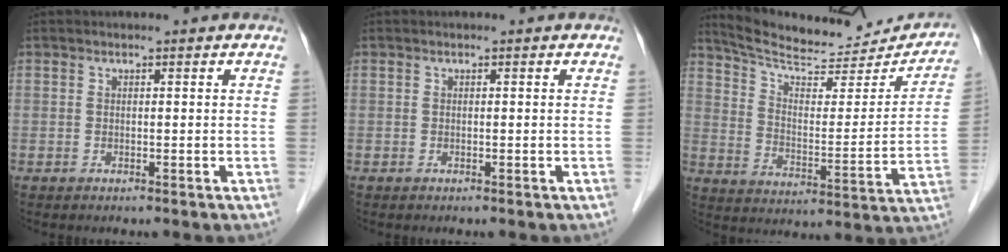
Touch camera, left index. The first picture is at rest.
{"total": 0.0}
{"total": 21.4, "force": [19.5, 4.9, 7.5], "torque": [-0.103, -0.022, 0.261]}